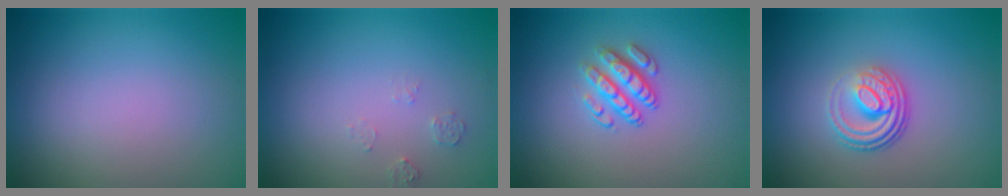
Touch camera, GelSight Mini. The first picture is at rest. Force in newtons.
{"total": 1.1, "press": 1.1, "slide": 0.1}
{"total": 2.9, "press": 2.5, "slide": 1.4}
{"total": 4.0, "press": 2.7, "slide": 3.0}